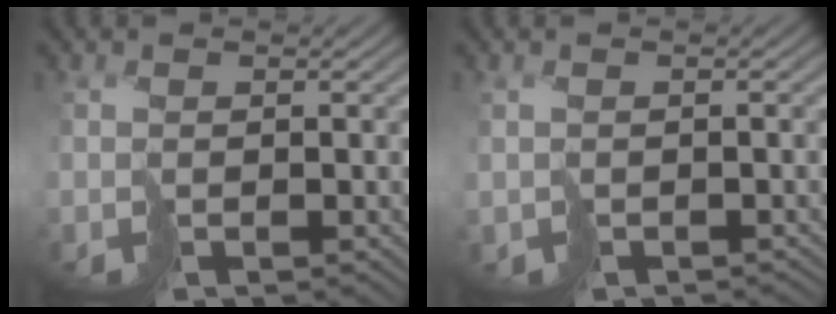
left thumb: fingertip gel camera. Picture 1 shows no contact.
{"total": 1.5, "force": [-0.6, 1.3, 0.4], "torque": [-0.009, -0.009, -0.008]}